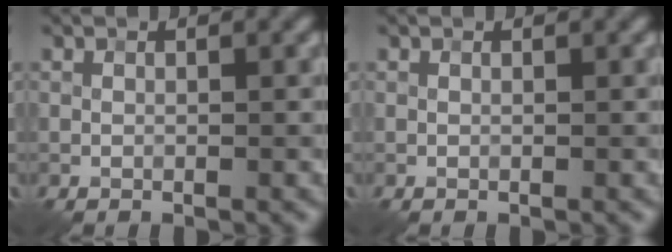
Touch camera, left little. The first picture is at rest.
{"total": 0.0}